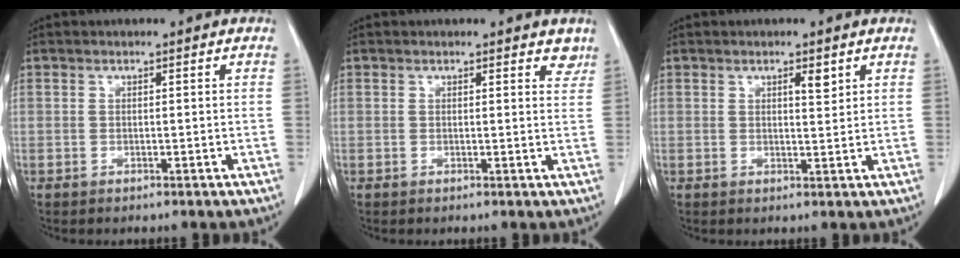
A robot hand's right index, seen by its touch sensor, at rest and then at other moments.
{"total": 3.0, "force": [2.7, 1.1, 0.9], "torque": [0.006, -0.009, 0.018]}
{"total": 2.1, "force": [1.2, 0.5, 1.6], "torque": [-0.026, -0.004, 0.018]}